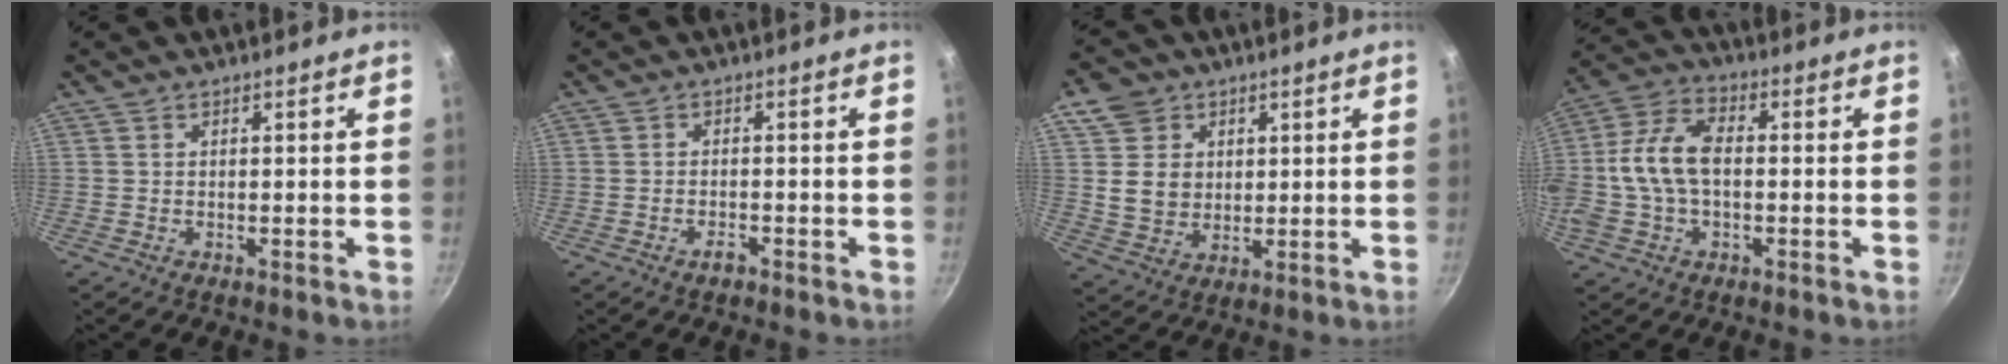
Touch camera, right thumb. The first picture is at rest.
{"total": 1.7, "force": [-1.2, 0.6, 1.0], "torque": [-0.017, 0.012, -0.022]}
{"total": 9.2, "force": [3.3, 7.8, 3.5], "torque": [-0.024, -0.014, 0.063]}
{"total": 12.4, "force": [-0.6, 7.4, 9.9], "torque": [-0.192, 0.034, -0.027]}